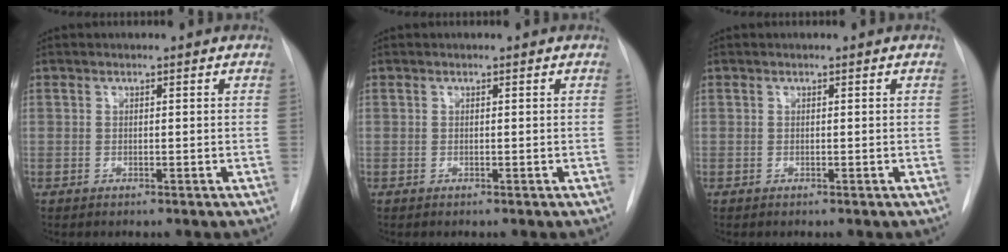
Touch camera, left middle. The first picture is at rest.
{"total": 0.0}
{"total": 0.0}